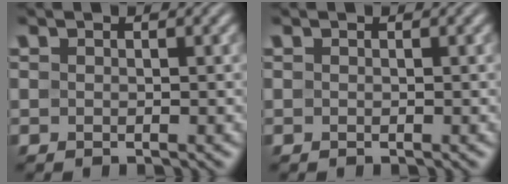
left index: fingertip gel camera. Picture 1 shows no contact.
{"total": 0.0}